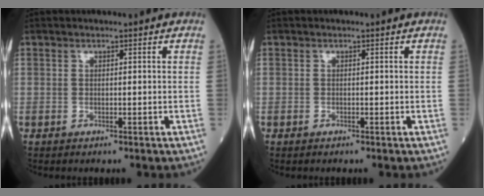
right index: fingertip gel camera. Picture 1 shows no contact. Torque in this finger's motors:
{"motor_torque": [-0.13, 0.00, -0.03, 0.01]}